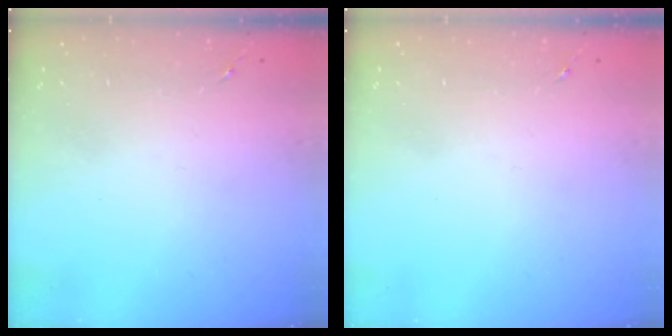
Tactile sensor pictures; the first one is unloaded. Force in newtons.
{"total": 0.0}